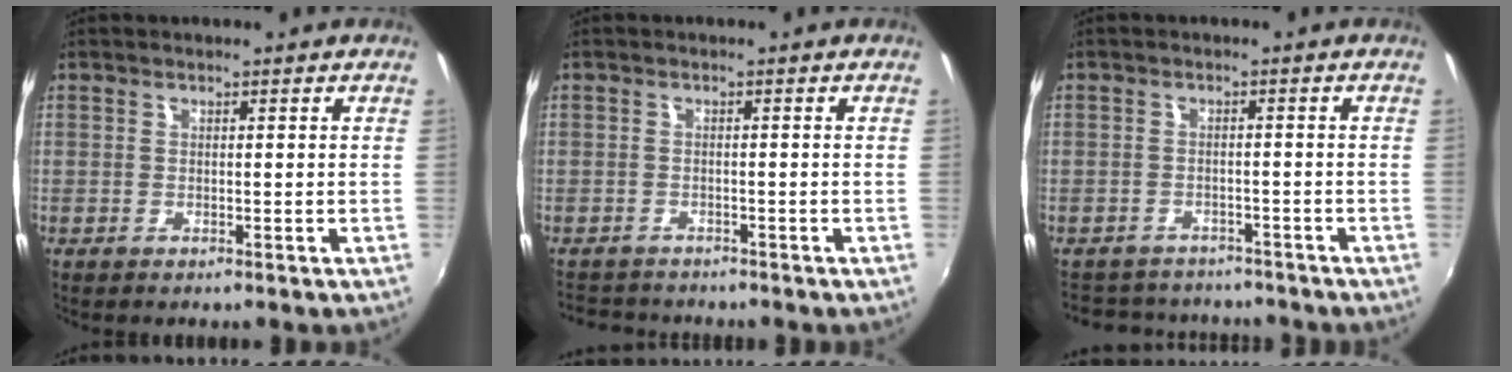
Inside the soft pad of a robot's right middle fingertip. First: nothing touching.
{"total": 4.7, "force": [-4.2, 2.0, 0.6], "torque": [-0.027, -0.001, -0.074]}
{"total": 8.7, "force": [-7.5, 4.1, 1.7], "torque": [-0.047, 0.018, -0.106]}